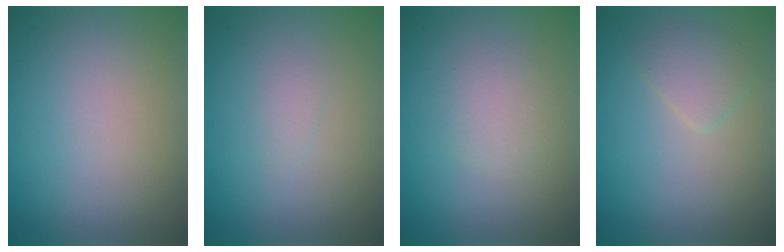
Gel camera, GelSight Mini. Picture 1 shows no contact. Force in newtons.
{"total": 0.8, "press": 0.8, "slide": 0.1}
{"total": 2.0, "press": 2.0, "slide": 0.2}
{"total": 1.8, "press": 1.8, "slide": 0.0}